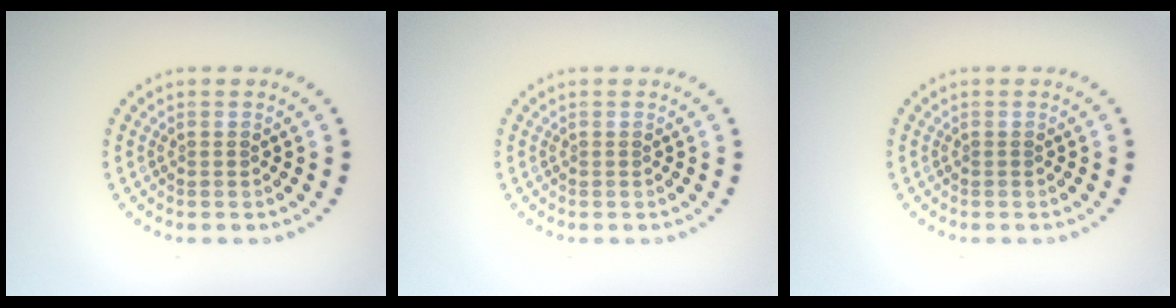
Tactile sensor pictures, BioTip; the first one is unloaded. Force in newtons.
{"total": 0.0}
{"total": 0.0}